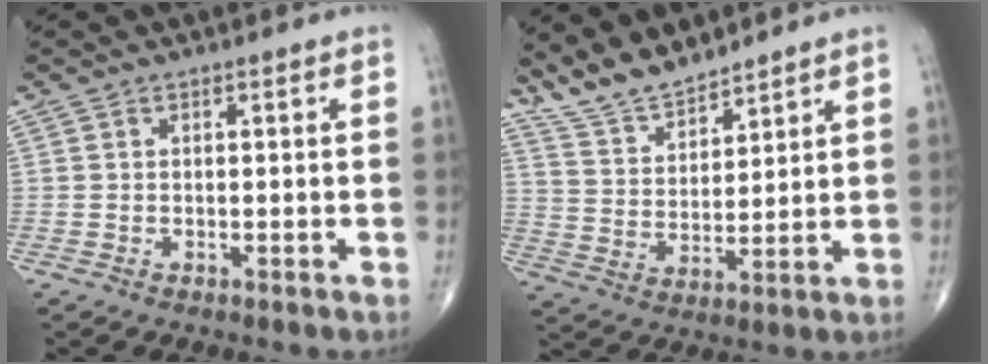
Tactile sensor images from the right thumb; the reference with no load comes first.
{"total": 9.0, "force": [8.2, 2.5, 2.6], "torque": [-0.037, -0.044, 0.165]}